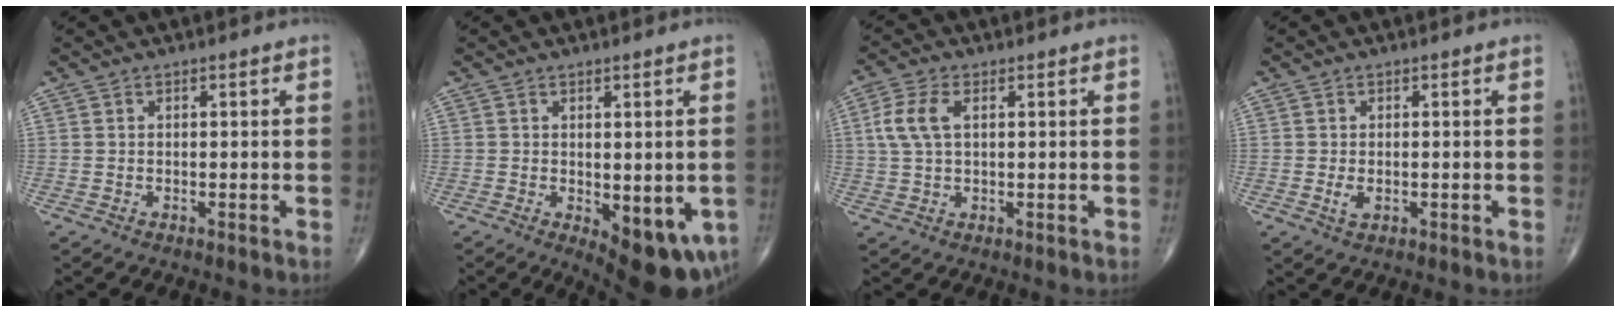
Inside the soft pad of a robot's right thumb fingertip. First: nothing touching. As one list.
[{"total": 11.3, "force": [-3.3, 4.9, 9.6], "torque": [-0.099, -0.011, -0.030]}, {"total": 6.1, "force": [1.4, 3.2, 4.9], "torque": [-0.123, 0.013, 0.028]}, {"total": 2.3, "force": [-0.4, 1.3, 1.9], "torque": [-0.037, -0.005, -0.005]}]